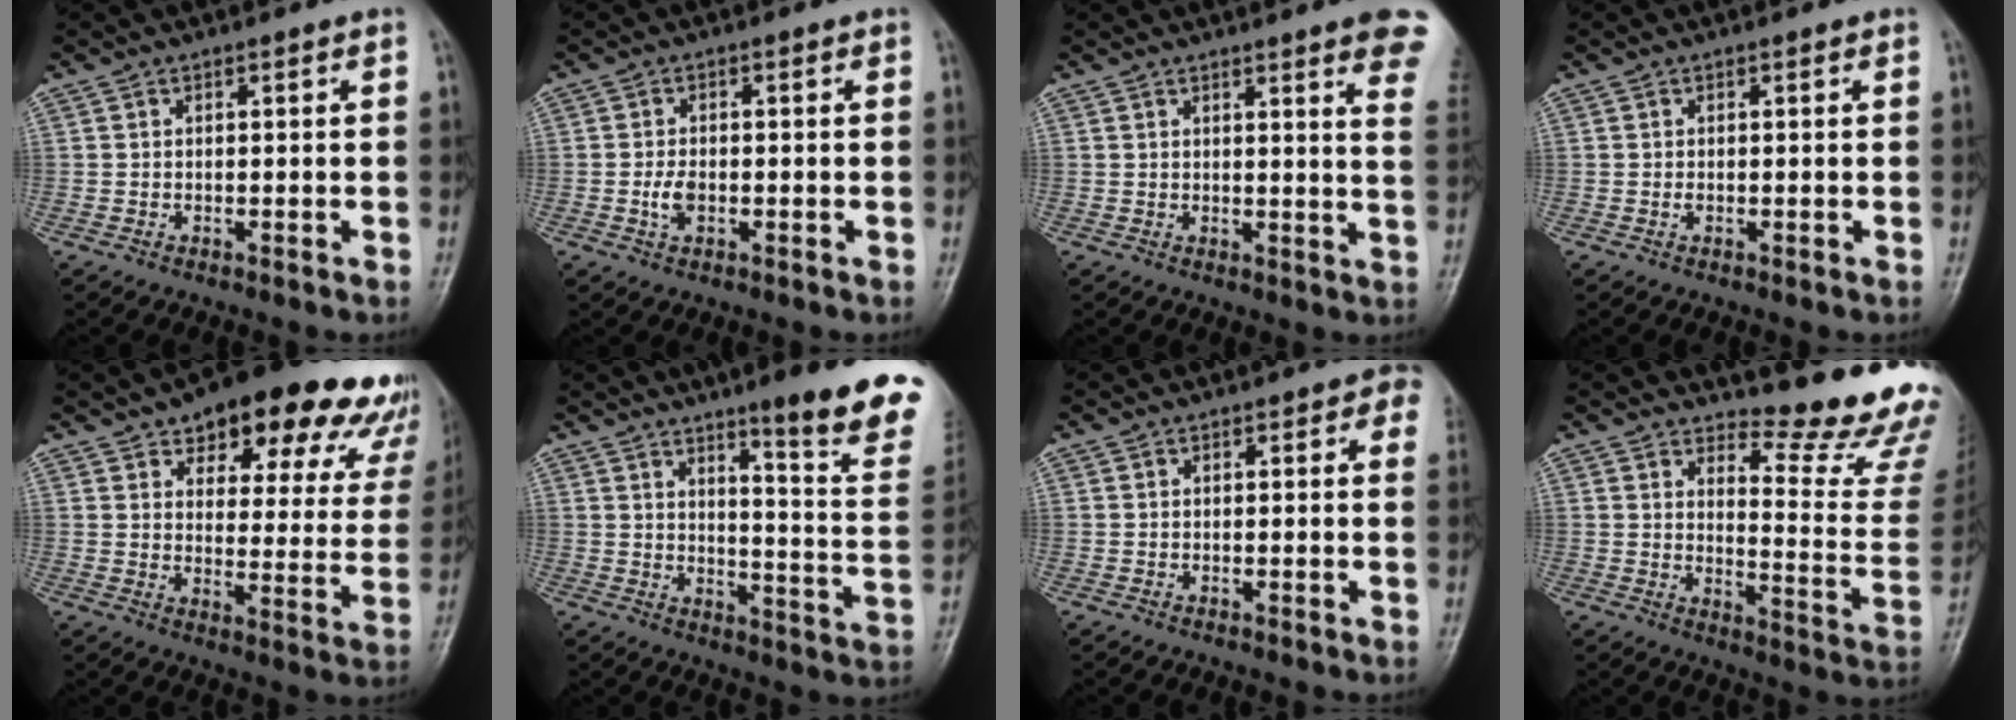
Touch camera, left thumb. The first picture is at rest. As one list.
[{"total": 2.8, "force": [-0.6, 1.6, 2.2], "torque": [-0.042, 0.001, -0.014]}, {"total": 11.6, "force": [7.7, 1.5, 8.5], "torque": [-0.080, -0.026, 0.071]}, {"total": 0.7, "force": [0.1, 0.4, 0.6], "torque": [-0.007, 0.001, 0.001]}, {"total": 24.7, "force": [17.7, 9.7, 14.2], "torque": [-0.142, -0.052, 0.214]}, {"total": 17.9, "force": [11.9, 1.9, 13.2], "torque": [-0.139, -0.077, 0.159]}, {"total": 3.4, "force": [1.5, 1.6, 2.5], "torque": [-0.003, 0.000, 0.007]}, {"total": 16.1, "force": [14.6, 2.3, 6.4], "torque": [-0.052, -0.174, 0.175]}]